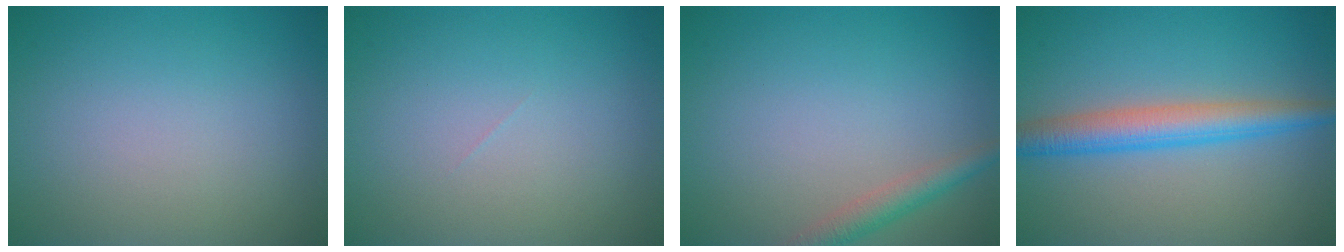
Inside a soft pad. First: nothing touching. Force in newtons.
{"total": 0.0}
{"total": 2.4, "press": 2.4, "slide": 0.1}
{"total": 4.4, "press": 4.4, "slide": 0.1}